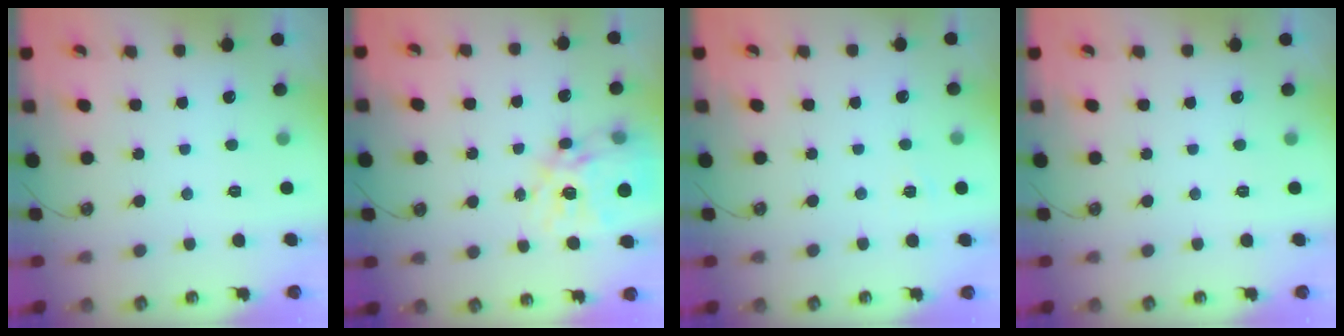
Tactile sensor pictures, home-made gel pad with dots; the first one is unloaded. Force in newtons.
{"total": 18.0, "press": 17.9, "slide": 1.7}
{"total": 3.0, "press": 2.9, "slide": 0.4}
{"total": 0.0}